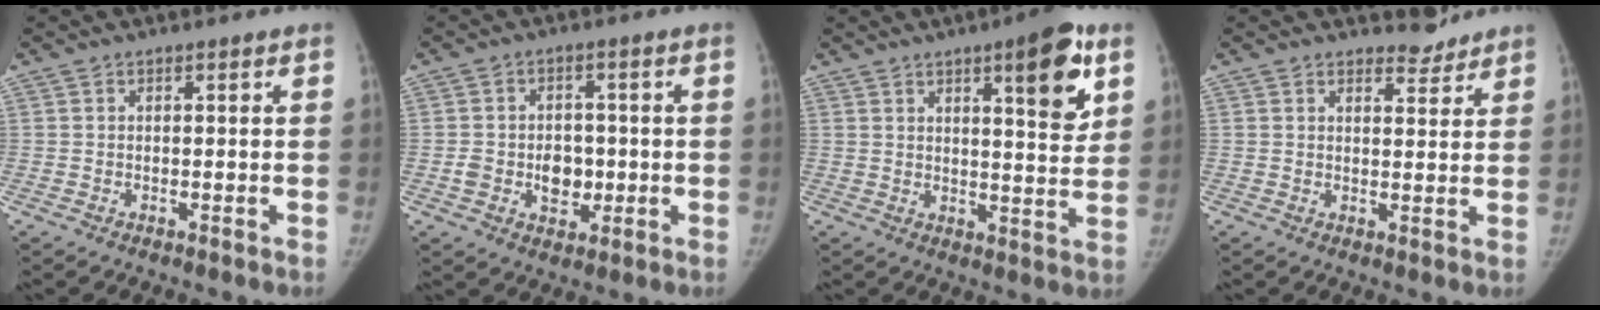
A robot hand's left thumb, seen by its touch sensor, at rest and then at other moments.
{"total": 6.5, "force": [-1.1, 4.9, 4.1], "torque": [-0.035, 0.007, -0.011]}
{"total": 11.5, "force": [5.7, 2.9, 9.6], "torque": [-0.110, -0.029, 0.076]}
{"total": 3.1, "force": [3.0, 0.9, -0.1], "torque": [0.014, -0.028, 0.040]}